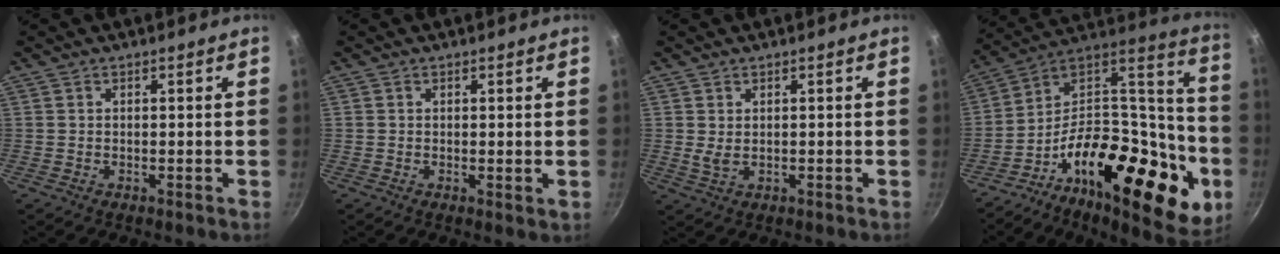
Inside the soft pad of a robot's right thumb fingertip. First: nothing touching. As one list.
[{"total": 0.9, "force": [0.3, 0.3, 0.8], "torque": [-0.012, -0.004, 0.003]}, {"total": 1.9, "force": [0.3, 1.0, 1.6], "torque": [-0.031, -0.004, 0.011]}, {"total": 33.3, "force": [-12.2, 15.8, 26.6], "torque": [-0.329, 0.059, -0.203]}]